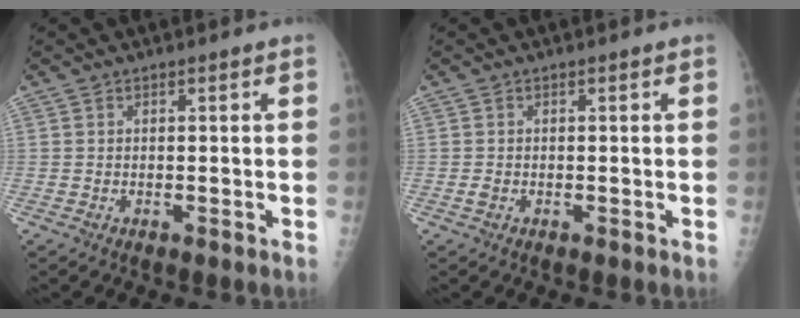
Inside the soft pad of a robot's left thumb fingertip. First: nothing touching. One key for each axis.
{"total": 0.8, "fx": -0.1, "fy": 0.6, "fz": 0.5, "tx": -0.009, "ty": -0.001, "tz": -0.002}